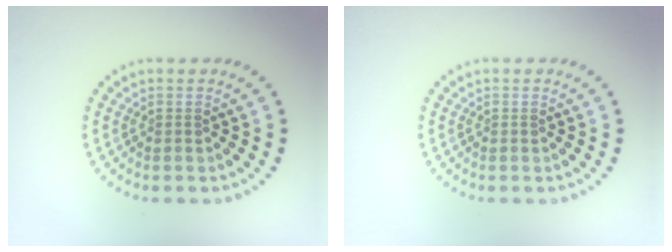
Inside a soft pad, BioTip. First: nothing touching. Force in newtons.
{"total": 0.0}